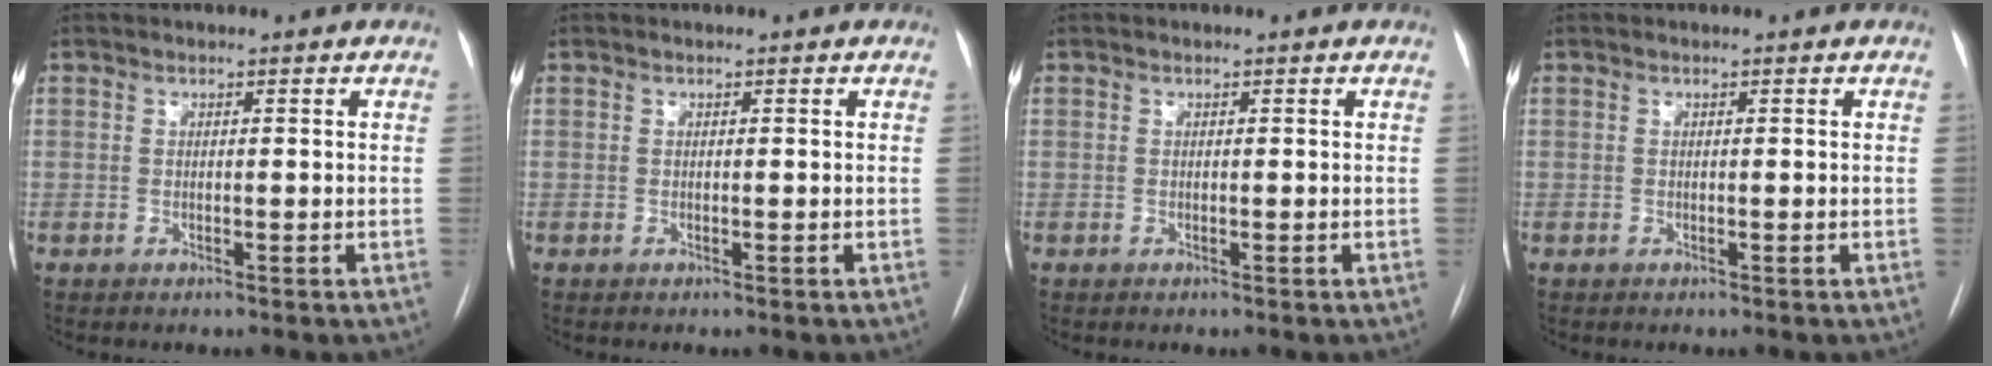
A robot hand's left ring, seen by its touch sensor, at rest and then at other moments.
{"total": 0.0}
{"total": 0.0}
{"total": 0.0}